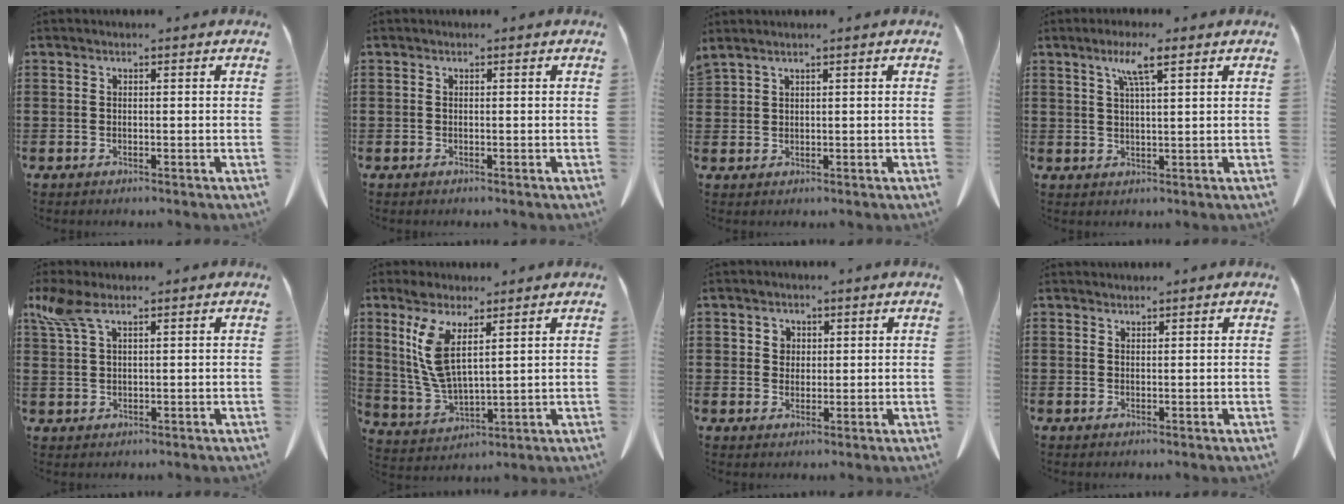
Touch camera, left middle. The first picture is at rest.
{"total": 0.0}
{"total": 1.1, "force": [1.0, 0.0, 0.4], "torque": [-0.008, -0.001, 0.020]}
{"total": 4.9, "force": [2.9, 0.4, 3.9], "torque": [-0.084, 0.006, 0.048]}
{"total": 4.8, "force": [2.7, 1.8, 3.7], "torque": [-0.089, 0.002, 0.046]}
{"total": 8.1, "force": [4.1, 2.5, 6.5], "torque": [-0.159, -0.012, 0.070]}
{"total": 2.4, "force": [1.0, 2.1, 0.5], "torque": [-0.011, 0.005, 0.015]}
{"total": 0.8, "force": [0.8, 0.0, 0.0], "torque": [-0.003, -0.001, 0.017]}